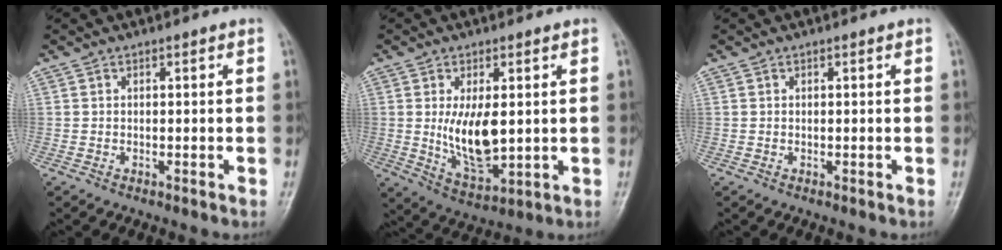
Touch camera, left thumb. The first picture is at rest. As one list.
[{"total": 9.7, "force": [0.7, 4.6, 8.5], "torque": [-0.138, -0.025, 0.028]}, {"total": 0.0}]